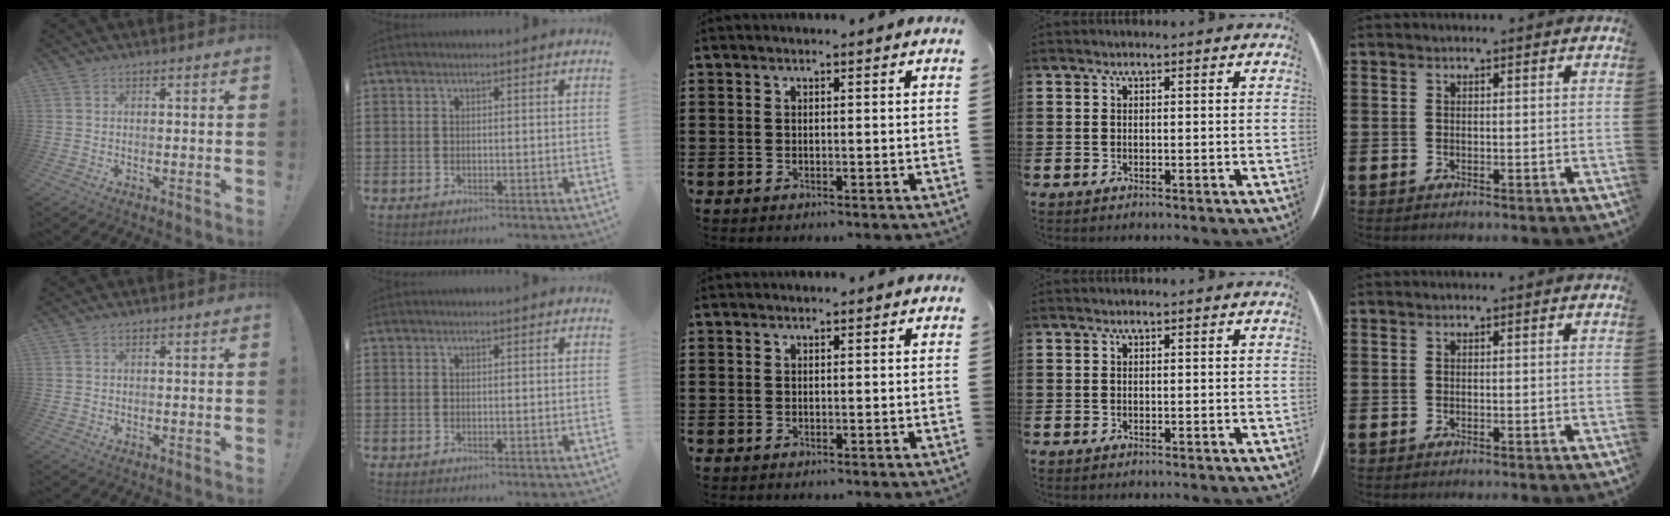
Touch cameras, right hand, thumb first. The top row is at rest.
{}